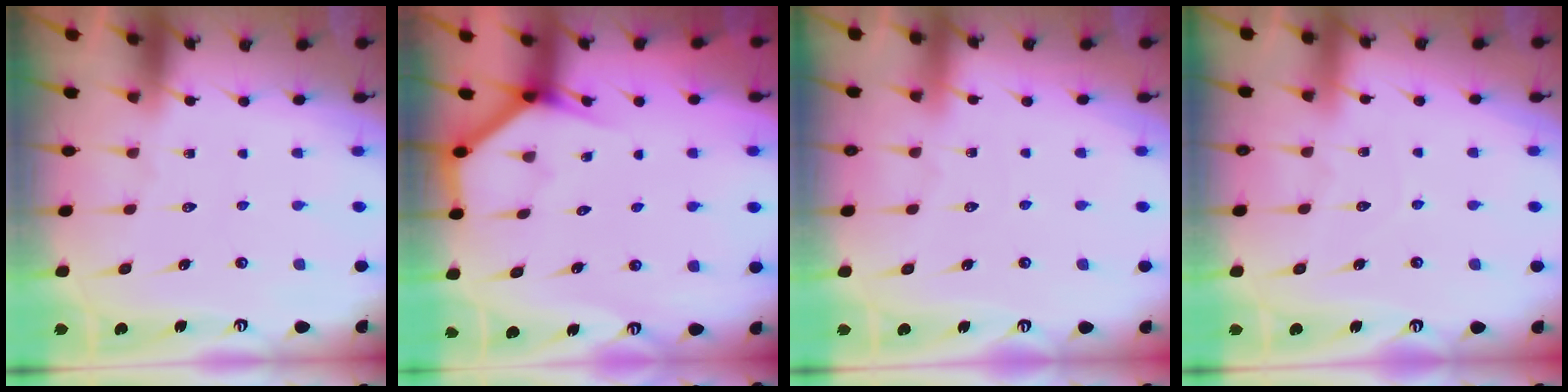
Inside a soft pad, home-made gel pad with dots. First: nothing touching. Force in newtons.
{"total": 3.6, "press": 3.6, "slide": 0.3}
{"total": 1.8, "press": 1.7, "slide": 0.2}
{"total": 3.5, "press": 3.5, "slide": 0.3}